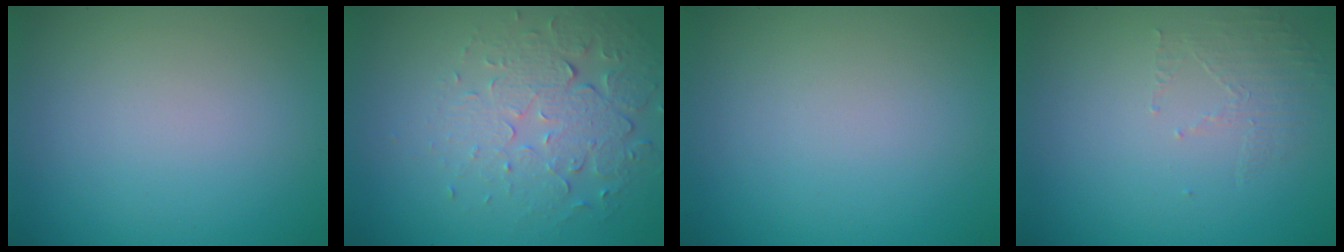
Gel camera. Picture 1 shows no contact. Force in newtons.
{"total": 5.4, "press": 3.7, "slide": 3.9}
{"total": 0.0}
{"total": 1.5, "press": 0.5, "slide": 1.4}